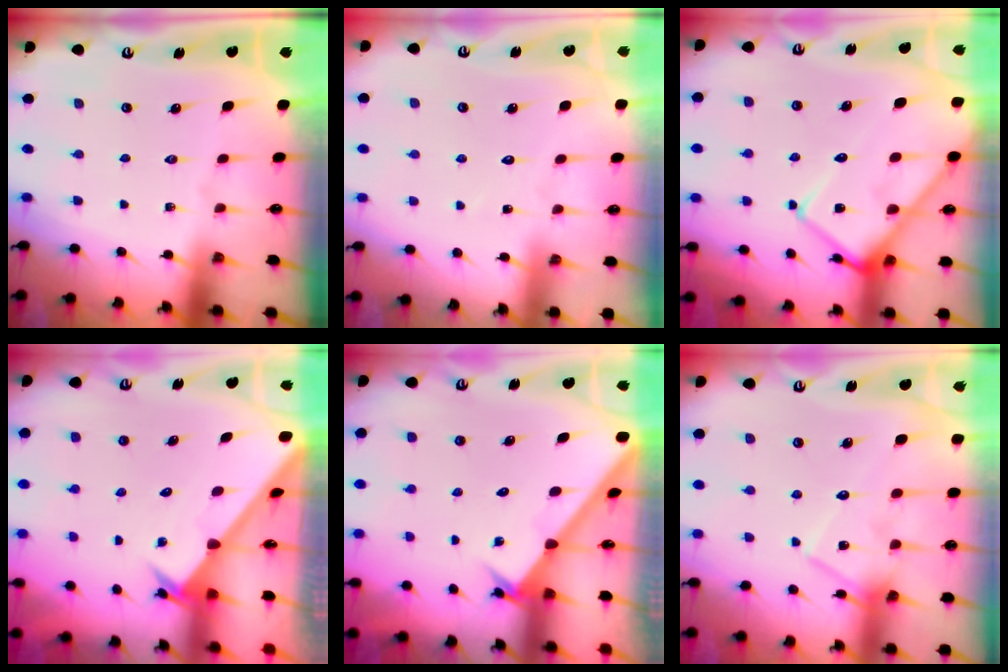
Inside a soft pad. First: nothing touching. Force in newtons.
{"total": 4.8, "press": 4.8, "slide": 0.5}
{"total": 13.5, "press": 13.4, "slide": 1.3}
{"total": 2.2, "press": 2.2, "slide": 0.2}
{"total": 2.0, "press": 2.0, "slide": 0.2}
{"total": 12.7, "press": 12.7, "slide": 0.7}